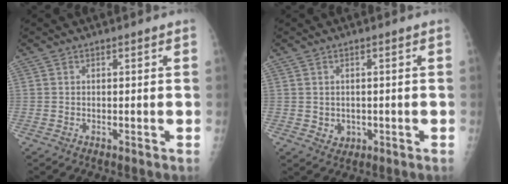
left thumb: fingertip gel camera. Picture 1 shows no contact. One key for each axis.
{"total": 1.5, "fx": -0.2, "fy": 1.4, "fz": 0.5, "tx": -0.005, "ty": 0.002, "tz": 0.003}